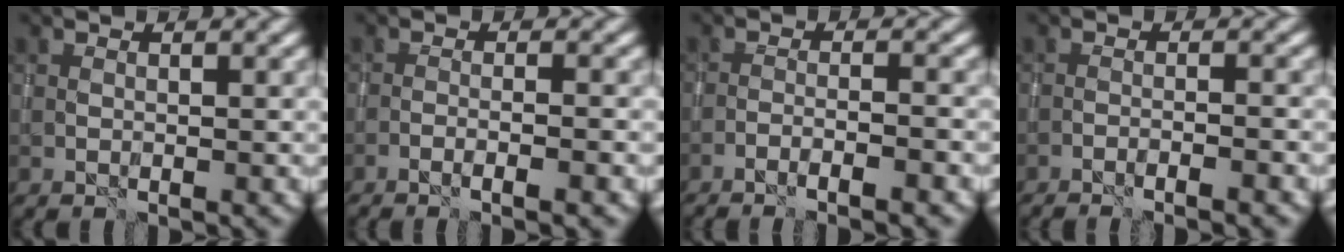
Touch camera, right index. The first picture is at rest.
{"total": 3.0, "force": [-1.8, 0.5, 2.4], "torque": [-0.035, 0.014, -0.039]}
{"total": 3.9, "force": [-2.9, 0.6, 2.6], "torque": [-0.041, 0.006, -0.055]}
{"total": 3.3, "force": [-2.6, 0.5, 2.0], "torque": [-0.027, 0.009, -0.046]}